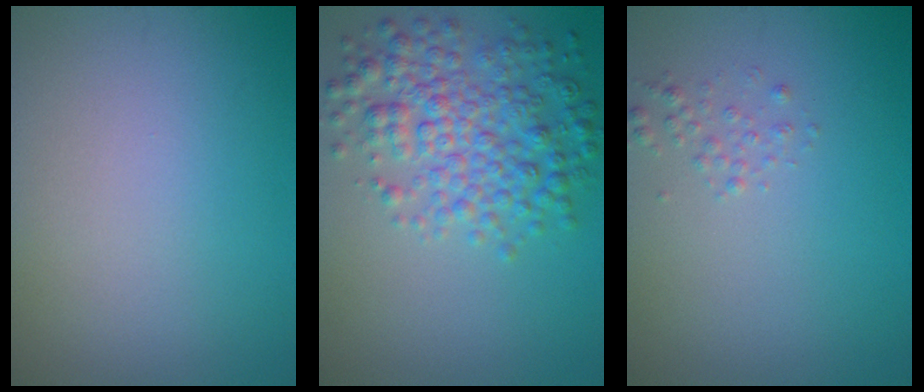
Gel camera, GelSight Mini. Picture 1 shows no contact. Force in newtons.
{"total": 5.5, "press": 5.5, "slide": 0.1}
{"total": 0.9, "press": 0.9, "slide": 0.1}